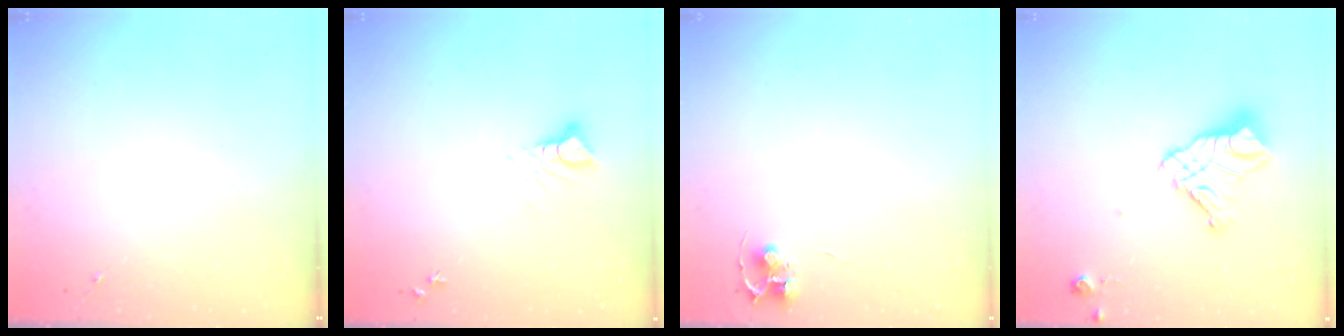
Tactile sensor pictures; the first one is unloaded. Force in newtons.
{"total": 5.0, "press": 5.0, "slide": 0.2}
{"total": 4.7, "press": 4.7, "slide": 0.4}
{"total": 14.6, "press": 14.5, "slide": 1.4}